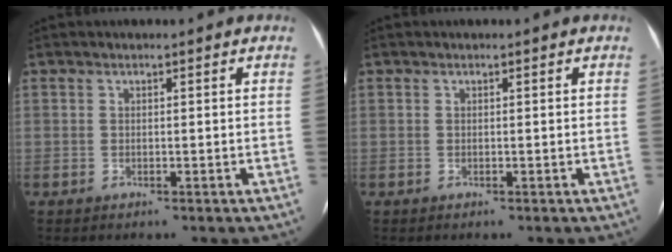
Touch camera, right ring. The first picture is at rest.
{"total": 0.0}